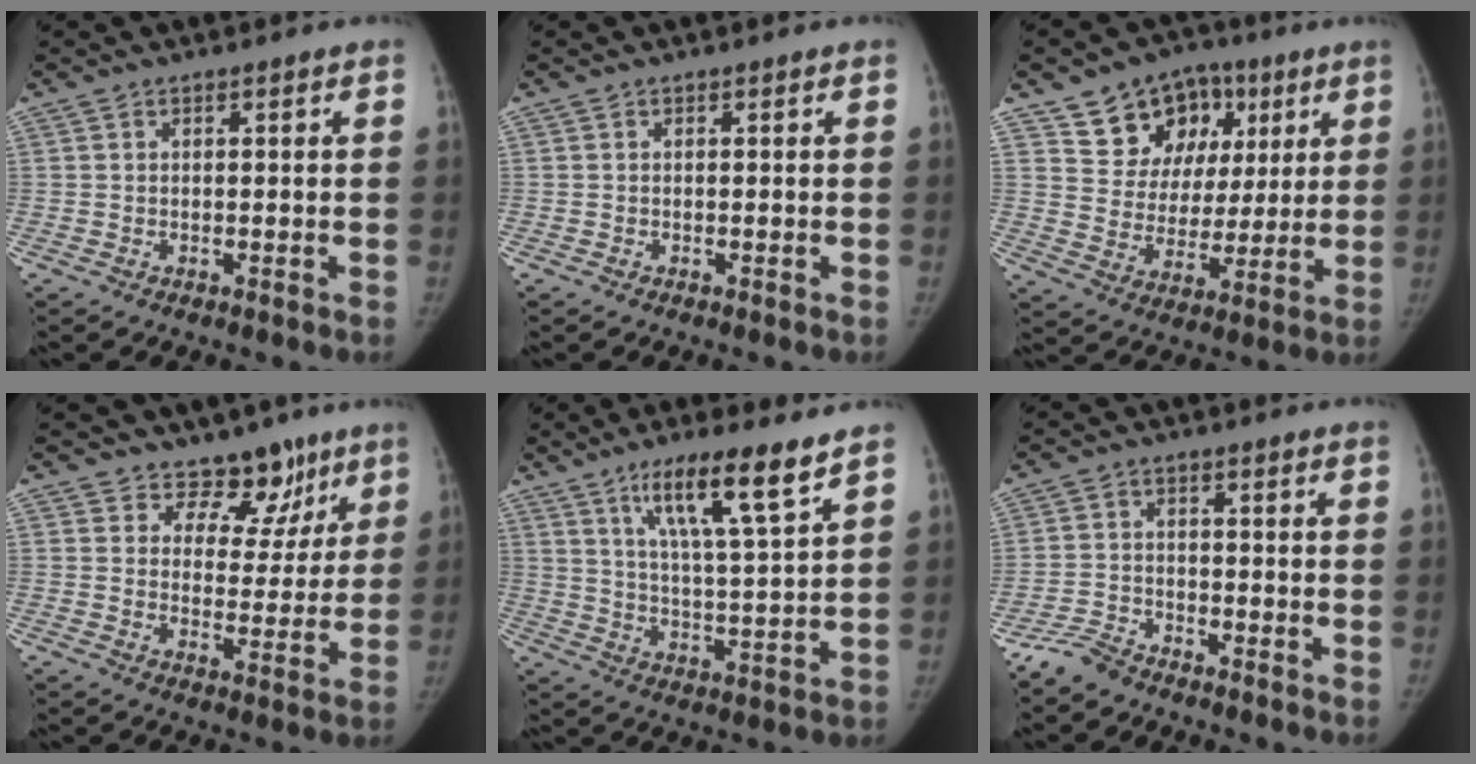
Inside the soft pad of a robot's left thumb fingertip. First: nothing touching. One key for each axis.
{"total": 0.0}
{"total": 15.2, "fx": 7.4, "fy": 11.7, "fz": 6.1, "tx": -0.051, "ty": -0.008, "tz": 0.125}
{"total": 10.0, "fx": 7.2, "fy": 6.5, "fz": 2.2, "tx": 0.025, "ty": -0.037, "tz": 0.099}
{"total": 12.0, "fx": 7.5, "fy": 1.5, "fz": 9.2, "tx": -0.149, "ty": -0.038, "tz": 0.127}
{"total": 4.5, "fx": -4.1, "fy": 1.6, "fz": 1.0, "tx": -0.024, "ty": 0.009, "tz": -0.084}